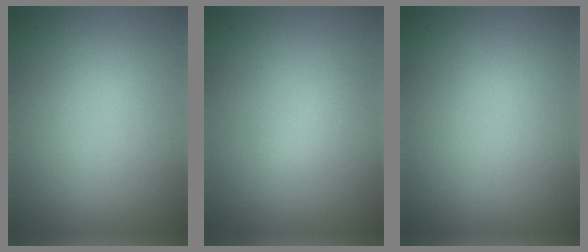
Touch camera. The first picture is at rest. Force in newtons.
{"total": 1.2, "press": 1.2, "slide": 0.1}
{"total": 0.0}